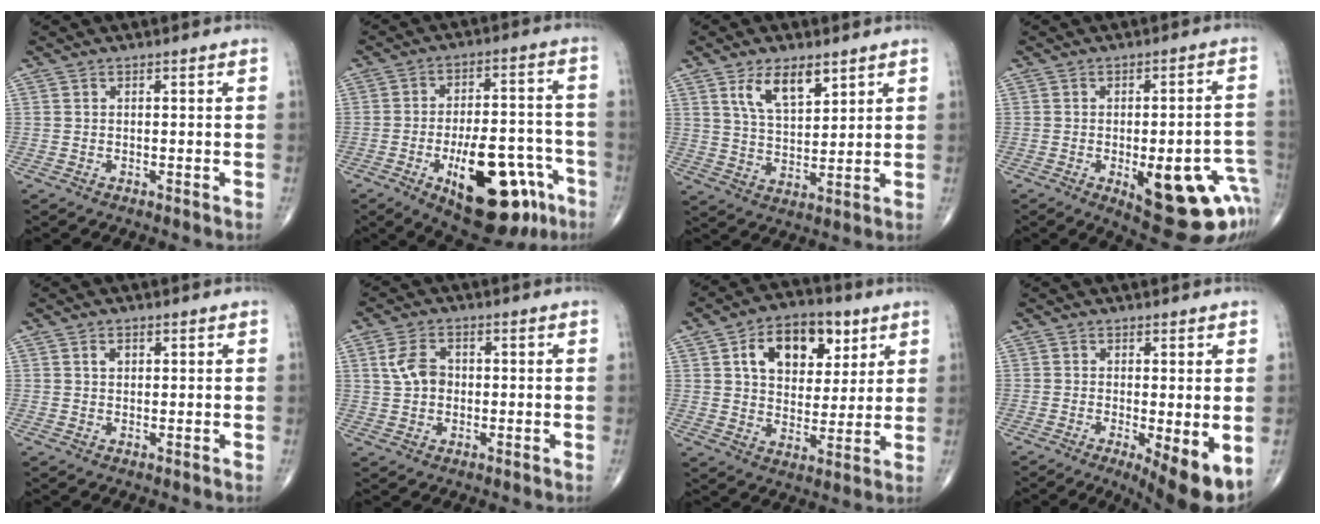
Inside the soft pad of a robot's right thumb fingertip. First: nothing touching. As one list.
[{"total": 21.1, "force": [-9.3, 9.3, 16.5], "torque": [-0.201, 0.044, -0.119]}, {"total": 9.0, "force": [5.1, 4.1, 6.2], "torque": [-0.094, -0.028, 0.098]}, {"total": 19.4, "force": [-6.8, 7.5, 16.5], "torque": [-0.137, 0.025, -0.065]}, {"total": 1.8, "force": [0.8, 1.2, 1.1], "torque": [-0.013, -0.001, 0.013]}, {"total": 5.3, "force": [0.7, 3.8, 3.6], "torque": [-0.065, 0.005, 0.011]}, {"total": 15.1, "force": [6.1, 9.7, 9.9], "torque": [-0.109, -0.012, 0.100]}, {"total": 7.8, "force": [-2.1, 2.1, 7.2], "torque": [-0.102, -0.022, -0.030]}]